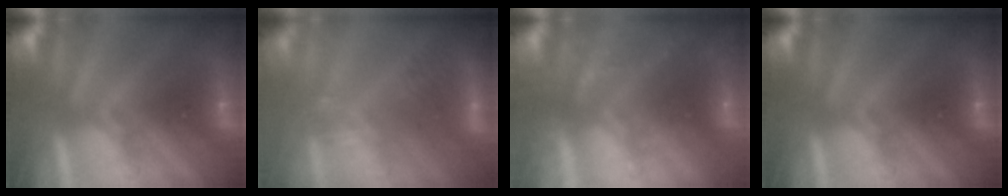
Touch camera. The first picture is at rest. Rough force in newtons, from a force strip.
{"total": 2.6}
{"total": 2.2}
{"total": 0.0}